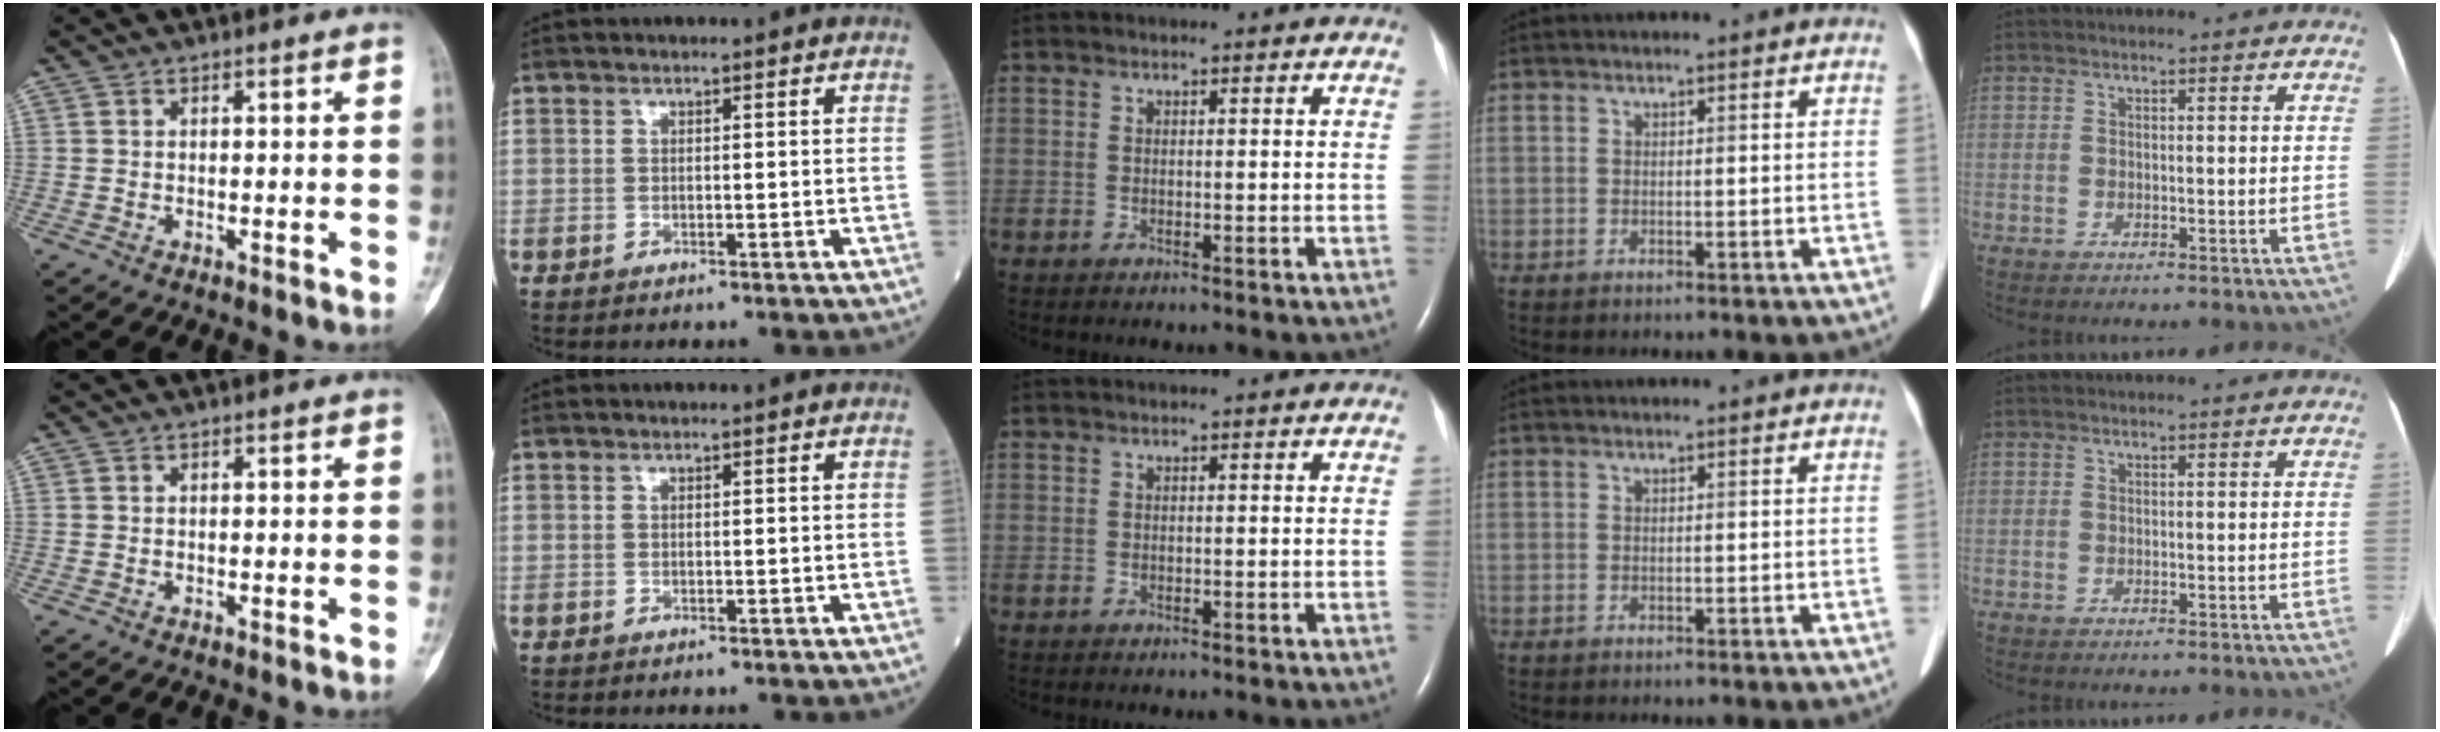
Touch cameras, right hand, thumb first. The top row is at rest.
{}